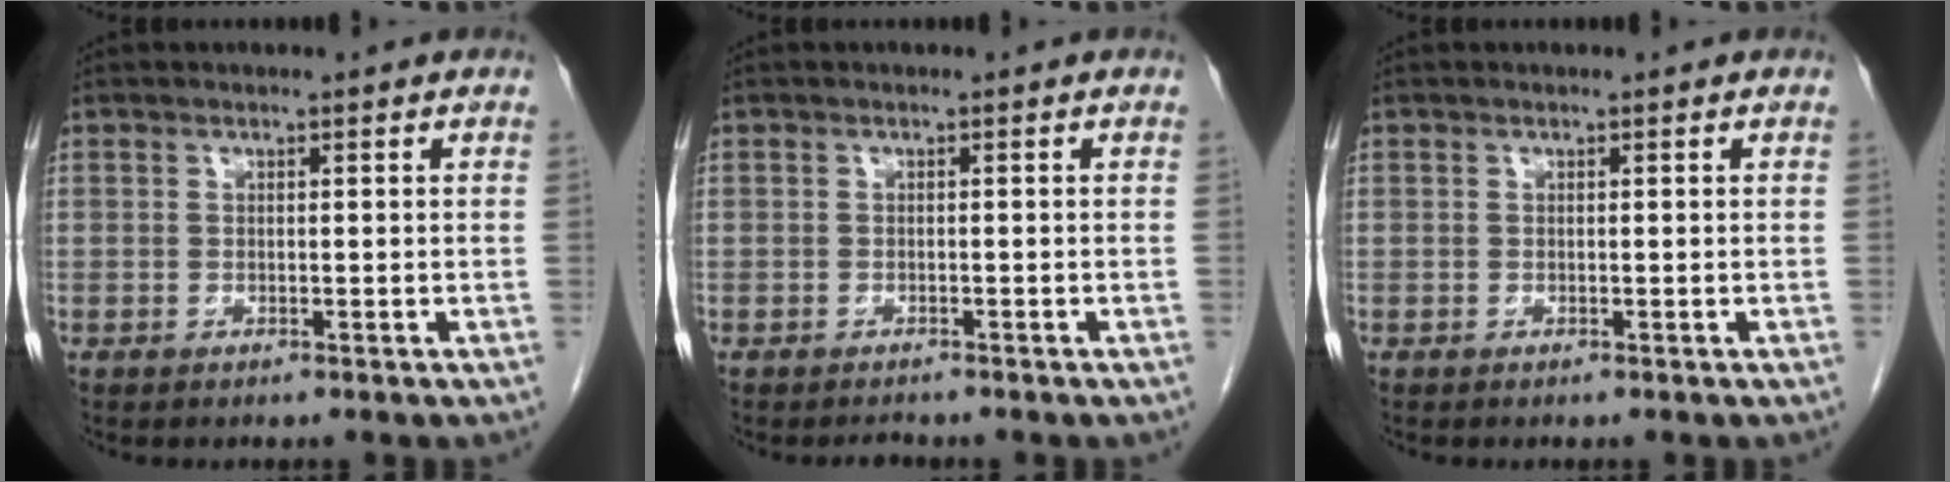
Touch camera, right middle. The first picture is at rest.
{"total": 1.0, "force": [-0.9, 0.1, 0.1], "torque": [-0.004, -0.004, -0.011]}
{"total": 0.0}